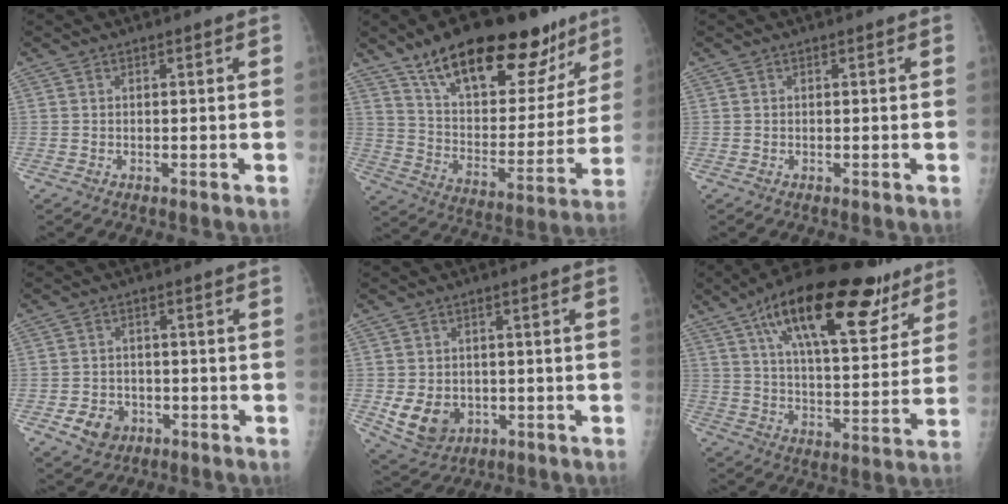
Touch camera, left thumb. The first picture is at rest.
{"total": 27.5, "force": [18.3, 11.5, 17.1], "torque": [-0.213, -0.057, 0.287]}
{"total": 0.0}
{"total": 5.4, "force": [-2.3, 4.5, 2.1], "torque": [-0.017, 0.012, -0.030]}
{"total": 8.5, "force": [-1.9, 6.9, 4.6], "torque": [-0.066, 0.004, -0.011]}
{"total": 24.9, "force": [14.1, 9.7, 18.1], "torque": [-0.251, -0.027, 0.223]}